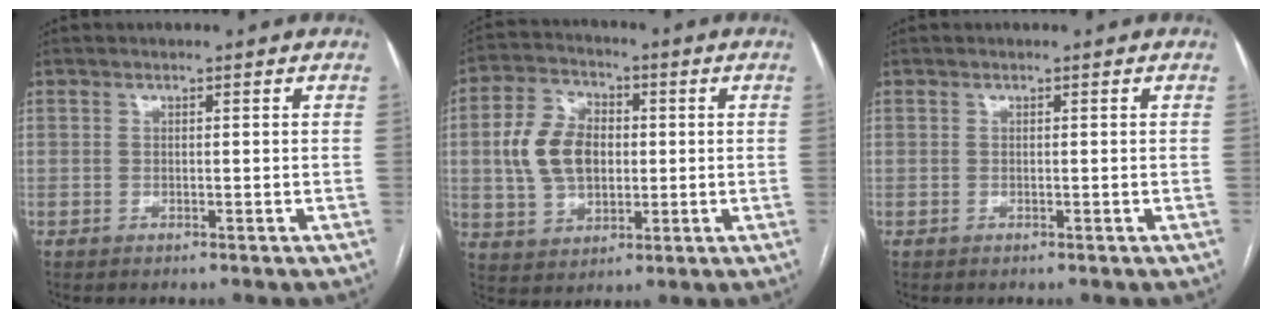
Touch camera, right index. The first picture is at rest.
{"total": 10.6, "force": [0.6, 7.3, 7.7], "torque": [-0.172, 0.025, 0.017]}
{"total": 0.0}